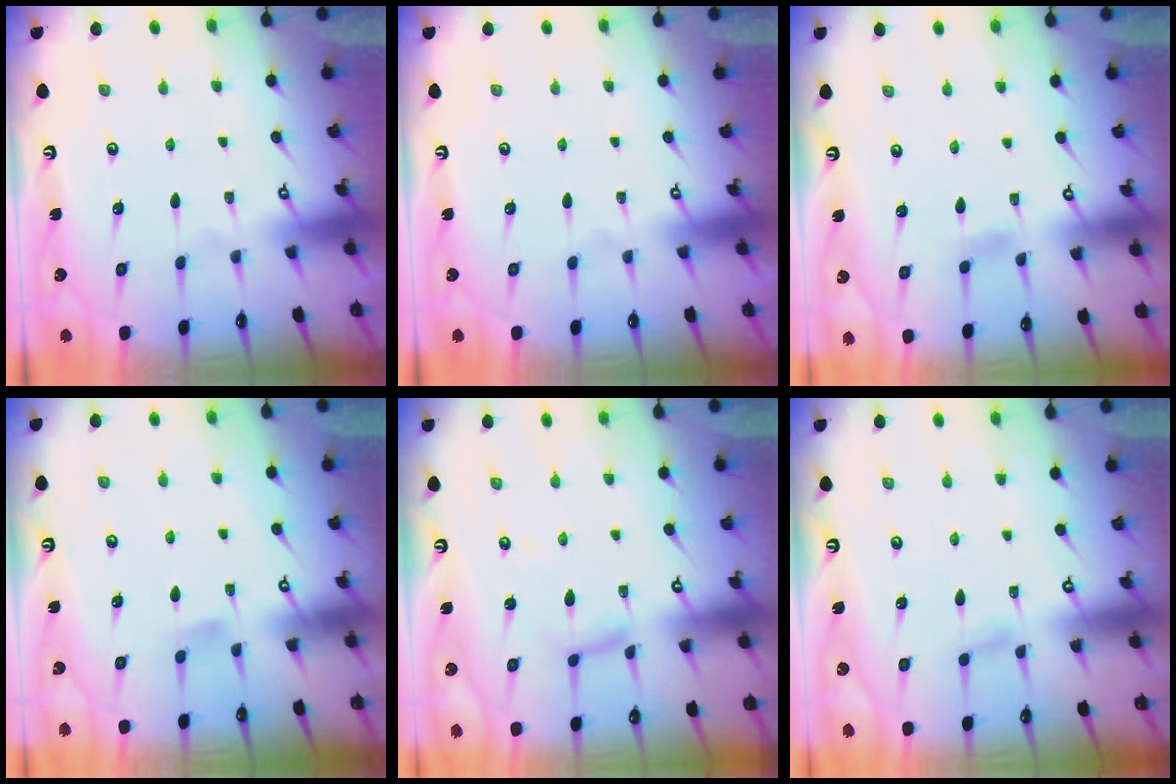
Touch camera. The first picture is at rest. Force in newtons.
{"total": 0.0}
{"total": 2.6, "press": 2.6, "slide": 0.3}
{"total": 3.3, "press": 3.2, "slide": 0.5}
{"total": 4.5, "press": 4.5, "slide": 0.4}
{"total": 2.3, "press": 2.3, "slide": 0.3}